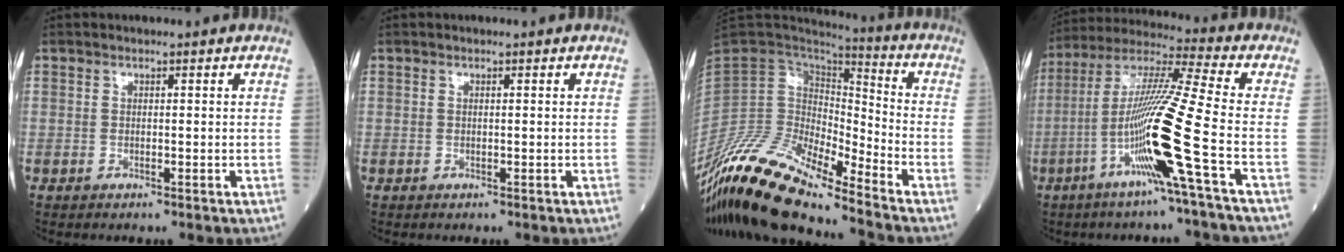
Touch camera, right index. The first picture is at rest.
{"total": 0.0}
{"total": 16.7, "force": [-13.8, 2.6, 9.0], "torque": [-0.171, 0.019, -0.259]}
{"total": 14.7, "force": [-5.3, -2.4, 13.5], "torque": [-0.263, -0.011, -0.105]}